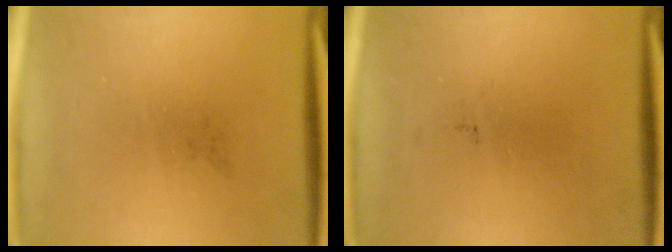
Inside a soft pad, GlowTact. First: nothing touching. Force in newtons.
{"total": 0.0}